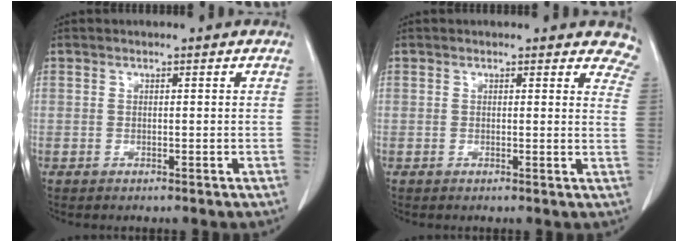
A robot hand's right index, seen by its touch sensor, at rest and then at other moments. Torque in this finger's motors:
{"motor_torque": [-0.03, 0.14, 0.01, 0.00]}